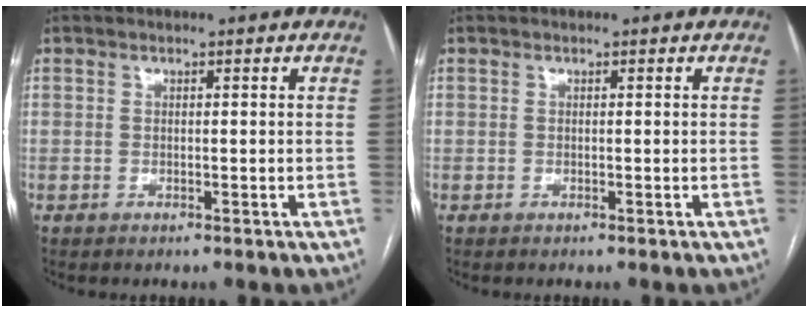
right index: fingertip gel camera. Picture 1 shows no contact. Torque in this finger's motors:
{"motor_torque": [0.00, 0.00, 0.00, 0.01]}